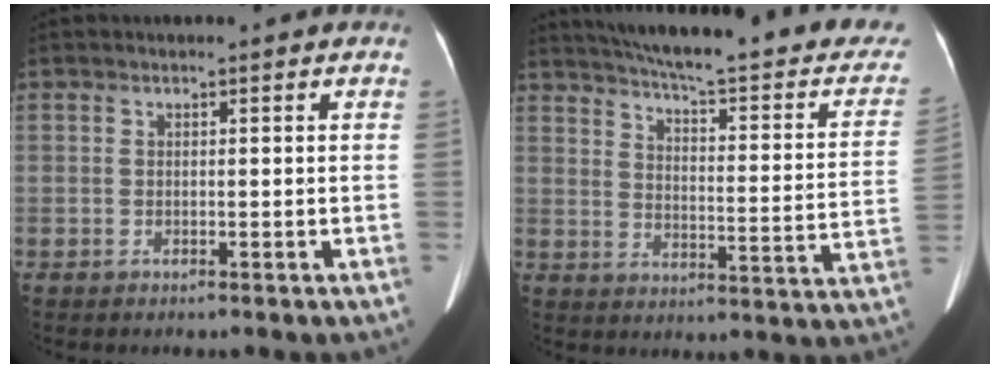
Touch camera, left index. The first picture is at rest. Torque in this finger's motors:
{"motor_torque": [0.46, -0.91, 0.06, 0.08]}